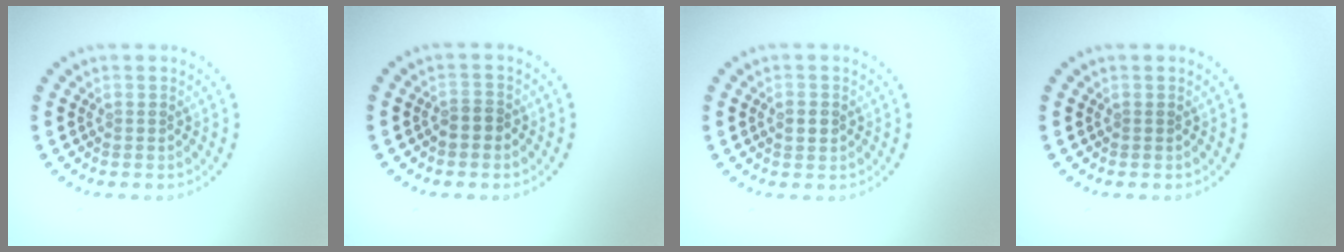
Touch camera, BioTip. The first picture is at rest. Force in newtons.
{"total": 1.5, "press": 1.4, "slide": 0.7}
{"total": 1.0, "press": 1.0, "slide": 0.0}
{"total": 0.0}